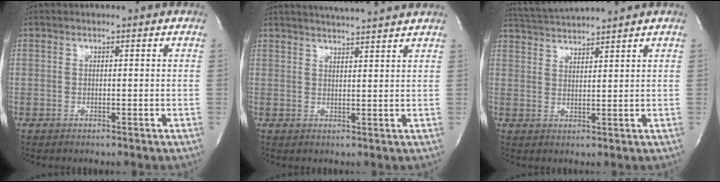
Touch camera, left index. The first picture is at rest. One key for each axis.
{"total": 9.0, "fx": 8.5, "fy": -0.7, "fz": 2.9, "tx": -0.054, "ty": 0.015, "tz": 0.113}
{"total": 6.5, "fx": 6.2, "fy": -1.5, "fz": 1.1, "tx": -0.029, "ty": 0.012, "tz": 0.111}